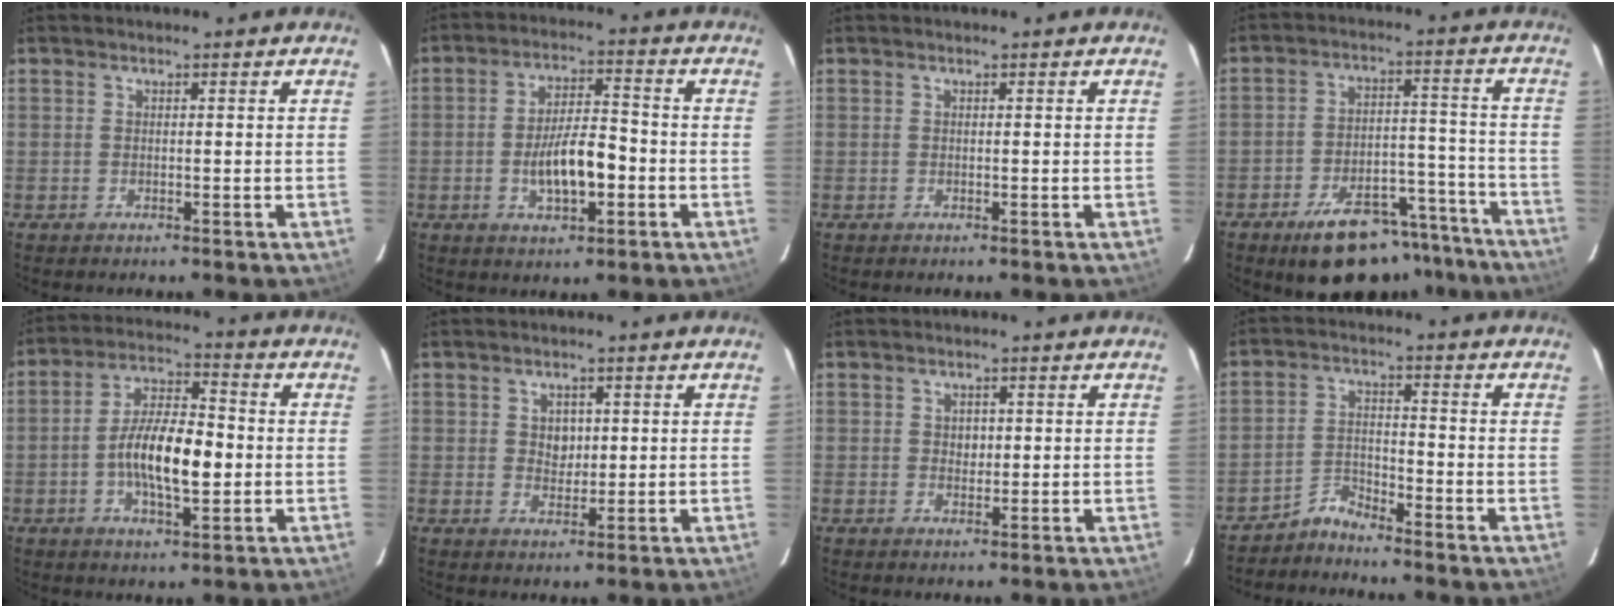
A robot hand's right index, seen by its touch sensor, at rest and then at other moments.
{"total": 9.2, "force": [-2.6, 3.3, 8.2], "torque": [-0.153, 0.006, -0.038]}
{"total": 0.0}
{"total": 18.4, "force": [-14.4, 7.7, 8.4], "torque": [-0.136, 0.037, -0.180]}
{"total": 11.6, "force": [-1.8, 4.2, 10.7], "torque": [-0.203, 0.007, -0.034]}
{"total": 3.0, "force": [0.7, 2.5, 1.4], "torque": [-0.019, 0.005, 0.012]}
{"total": 1.7, "force": [0.3, 1.5, 0.6], "torque": [-0.007, 0.005, 0.005]}
{"total": 3.8, "force": [-3.7, 0.6, 0.2], "torque": [-0.003, 0.011, -0.073]}